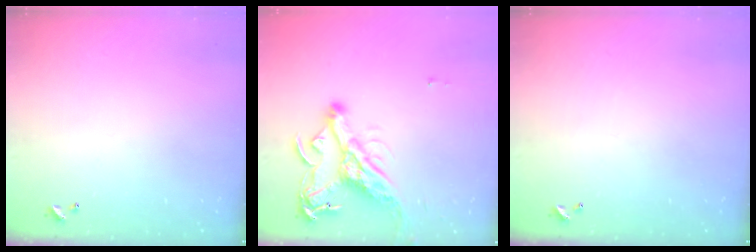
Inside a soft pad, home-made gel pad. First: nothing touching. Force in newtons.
{"total": 10.7, "press": 10.6, "slide": 1.6}
{"total": 0.0}